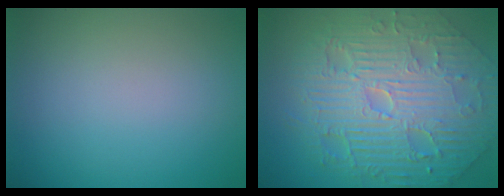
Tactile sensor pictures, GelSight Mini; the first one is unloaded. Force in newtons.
{"total": 11.7, "press": 7.5, "slide": 9.0}